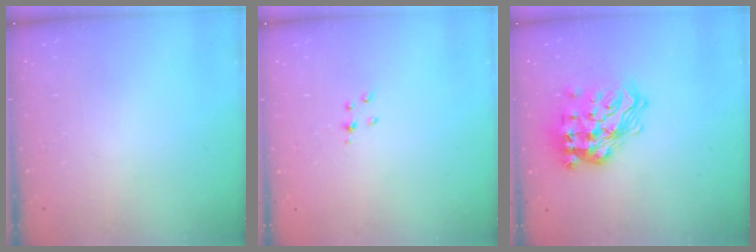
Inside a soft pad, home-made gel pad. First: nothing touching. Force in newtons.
{"total": 2.6, "press": 2.6, "slide": 0.3}
{"total": 19.6, "press": 19.4, "slide": 2.5}